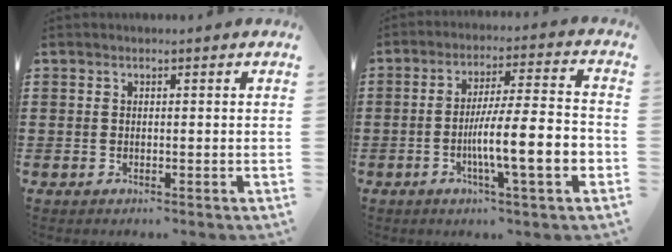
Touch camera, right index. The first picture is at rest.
{"total": 11.2, "force": [-3.3, 1.8, 10.5], "torque": [-0.165, -0.006, -0.062]}